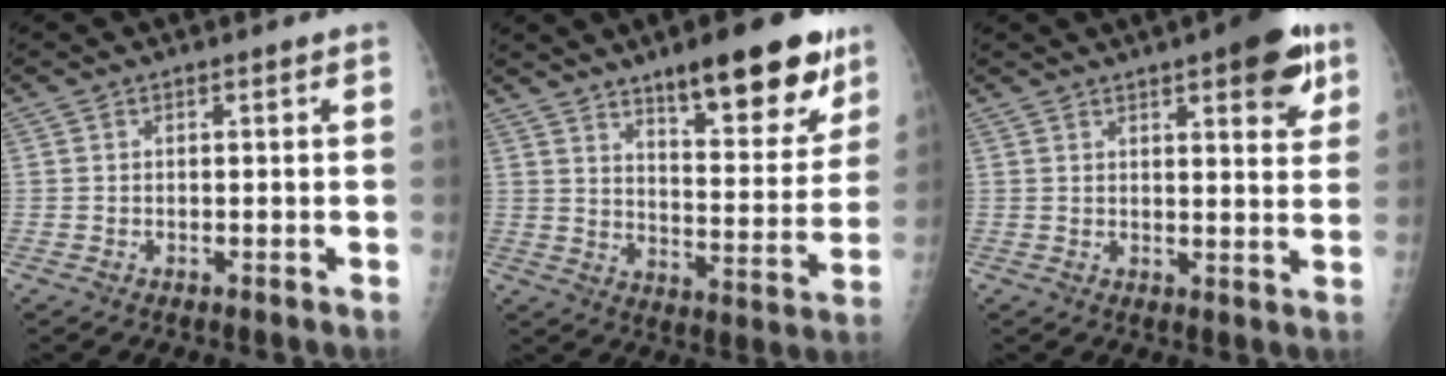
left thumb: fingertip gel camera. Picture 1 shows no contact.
{"total": 19.1, "force": [12.2, 5.8, 13.5], "torque": [-0.145, -0.068, 0.180]}
{"total": 10.4, "force": [5.7, 3.1, 8.1], "torque": [-0.080, -0.021, 0.069]}